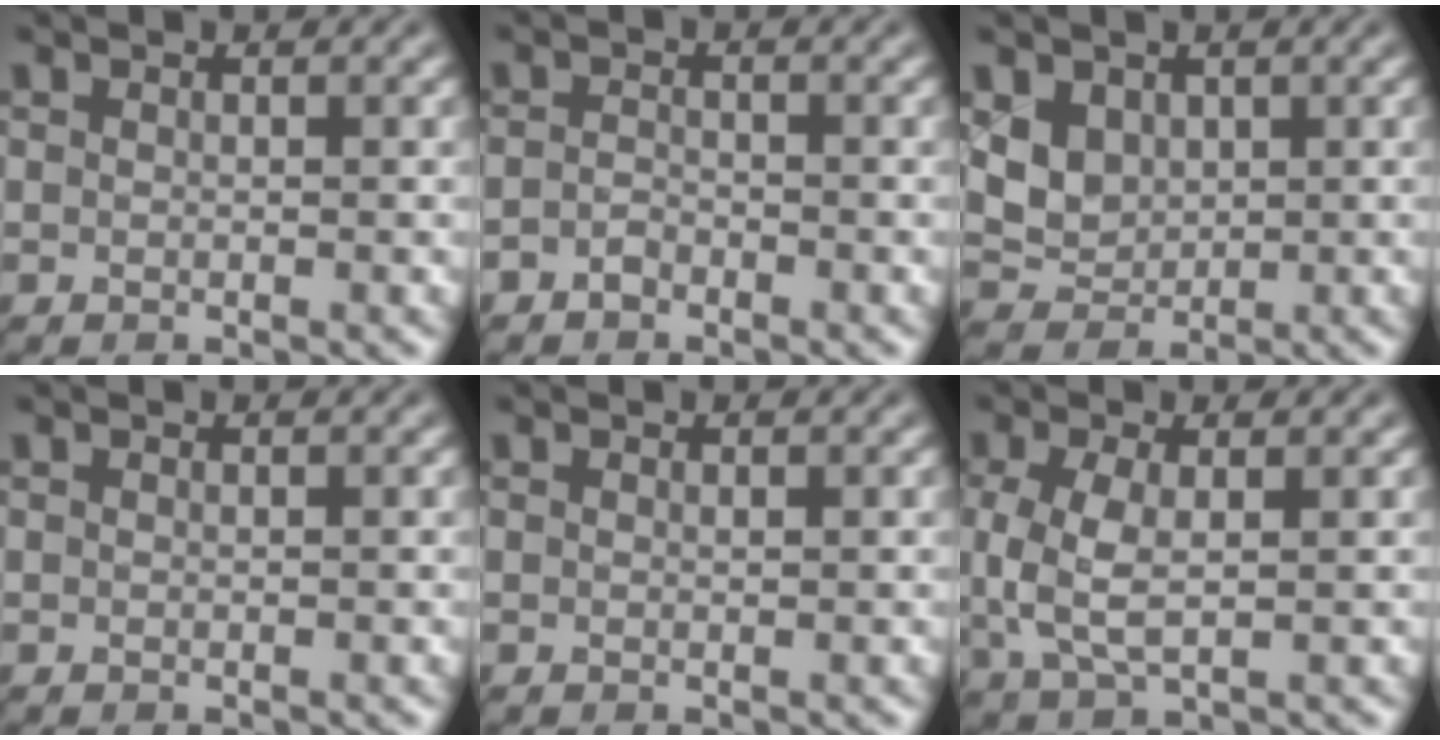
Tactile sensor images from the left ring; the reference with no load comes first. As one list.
[{"total": 1.0, "force": [-0.8, 0.6, 0.4], "torque": [-0.007, 0.002, -0.018]}, {"total": 3.0, "force": [1.1, 2.4, 1.3], "torque": [-0.035, -0.008, 0.025]}, {"total": 0.0}, {"total": 0.0}, {"total": 4.1, "force": [0.2, 1.9, 3.6], "torque": [-0.090, 0.001, 0.005]}]